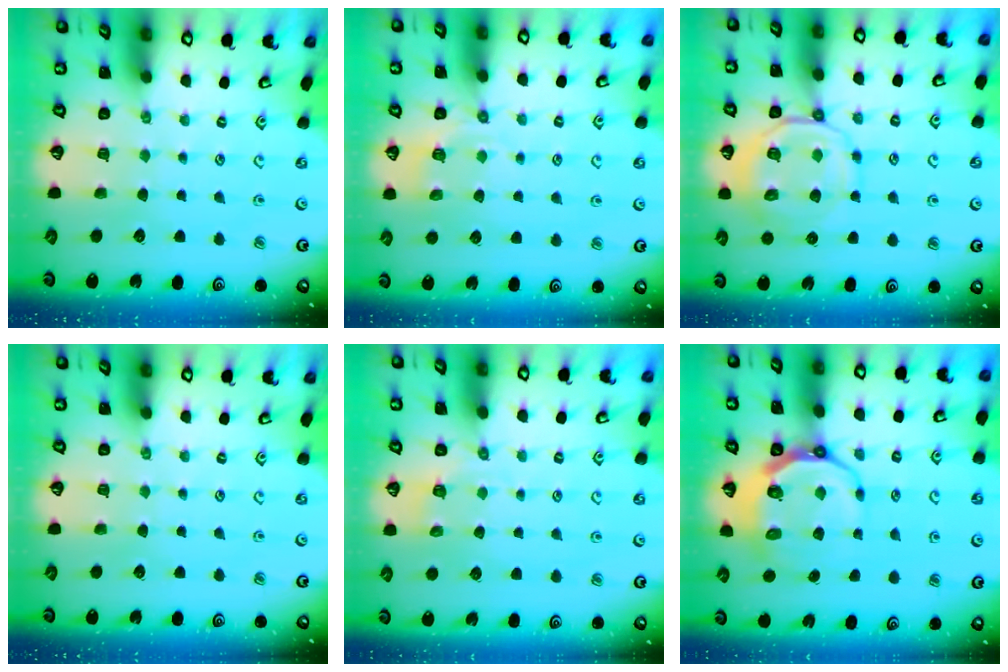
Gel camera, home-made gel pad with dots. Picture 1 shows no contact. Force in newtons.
{"total": 4.6, "press": 4.3, "slide": 1.6}
{"total": 10.4, "press": 10.4, "slide": 1.2}
{"total": 0.0}
{"total": 2.1, "press": 1.0, "slide": 1.9}
{"total": 8.7, "press": 8.0, "slide": 3.4}